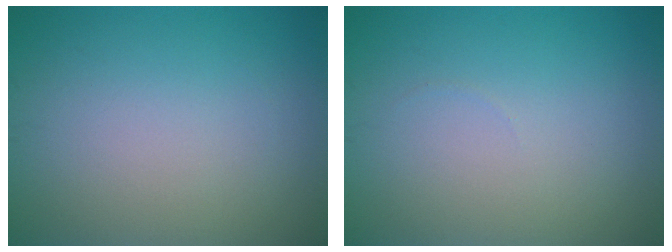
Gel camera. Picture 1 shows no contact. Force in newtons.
{"total": 0.0}